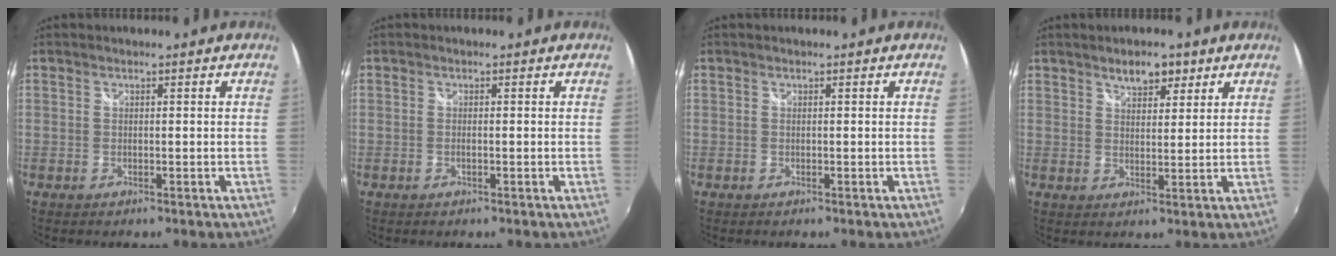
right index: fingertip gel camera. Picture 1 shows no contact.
{"total": 0.6, "force": [-0.2, 0.2, 0.6], "torque": [-0.013, -0.001, -0.005]}
{"total": 0.0}
{"total": 5.1, "force": [3.4, 2.5, 2.8], "torque": [-0.039, 0.007, 0.055]}